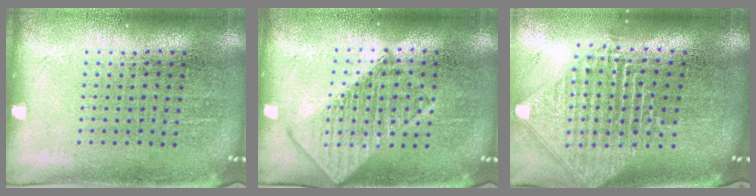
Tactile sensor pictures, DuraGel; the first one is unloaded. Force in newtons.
{"total": 1.7, "press": 1.7, "slide": 0.3}
{"total": 2.3, "press": 1.8, "slide": 1.5}